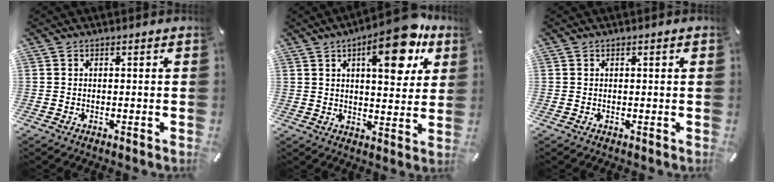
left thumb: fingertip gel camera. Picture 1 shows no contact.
{"total": 15.7, "force": [8.2, 6.4, 11.8], "torque": [-0.158, -0.036, 0.129]}
{"total": 0.6, "force": [0.2, 0.0, 0.6], "torque": [-0.010, 0.000, 0.002]}